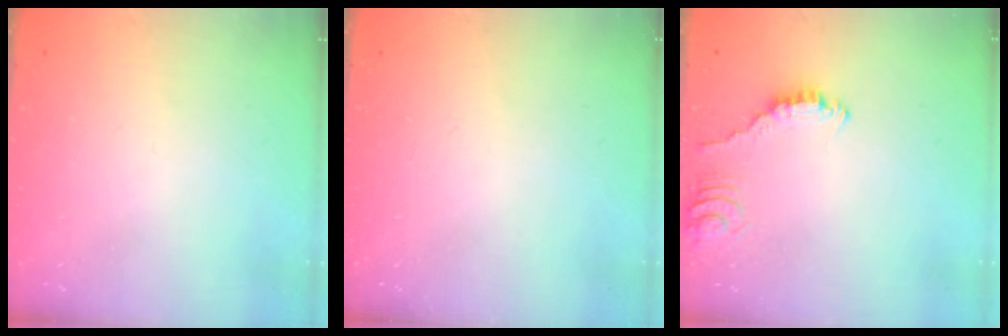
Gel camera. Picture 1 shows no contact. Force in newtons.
{"total": 0.0}
{"total": 3.0, "press": 3.0, "slide": 0.2}